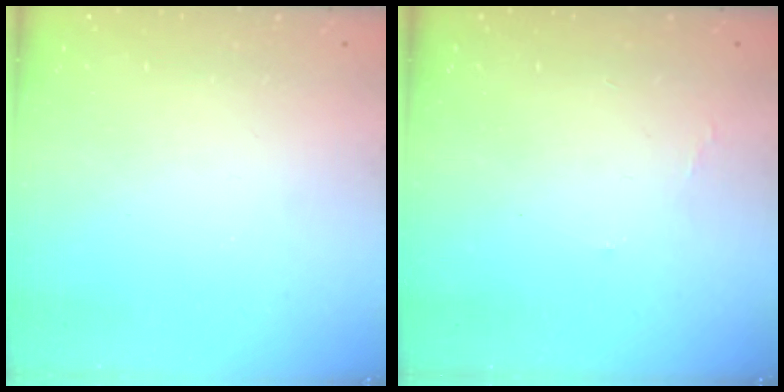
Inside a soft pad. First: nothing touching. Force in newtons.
{"total": 3.7, "press": 3.7, "slide": 0.4}